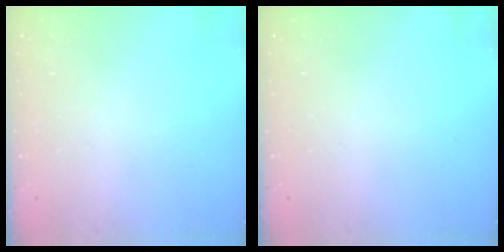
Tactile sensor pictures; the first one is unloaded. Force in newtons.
{"total": 0.0}